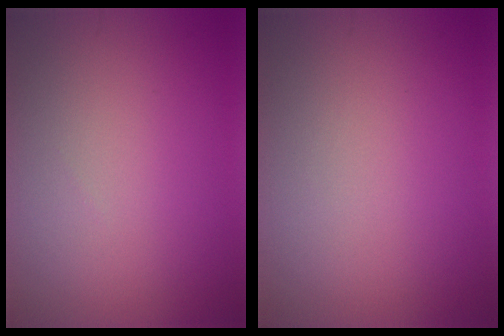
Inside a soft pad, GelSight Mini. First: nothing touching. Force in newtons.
{"total": 0.0}